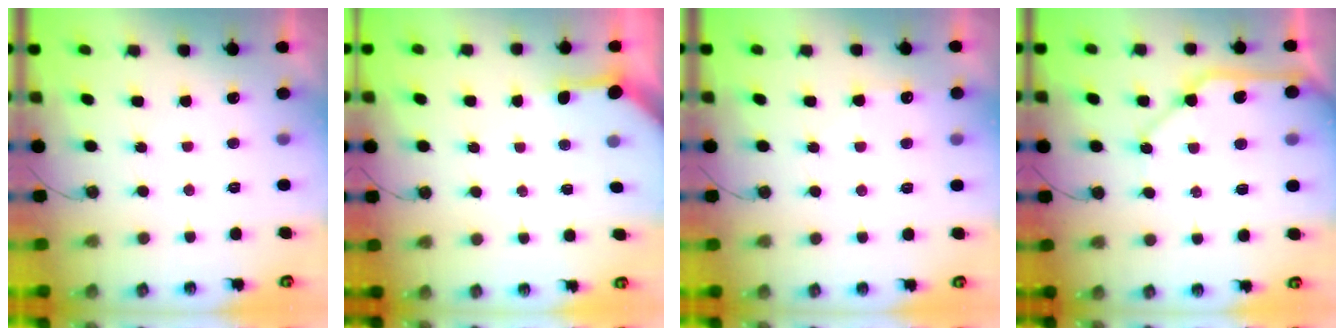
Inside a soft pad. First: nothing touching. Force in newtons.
{"total": 3.1, "press": 3.1, "slide": 0.5}
{"total": 6.0, "press": 6.0, "slide": 0.8}
{"total": 12.0, "press": 11.9, "slide": 1.5}